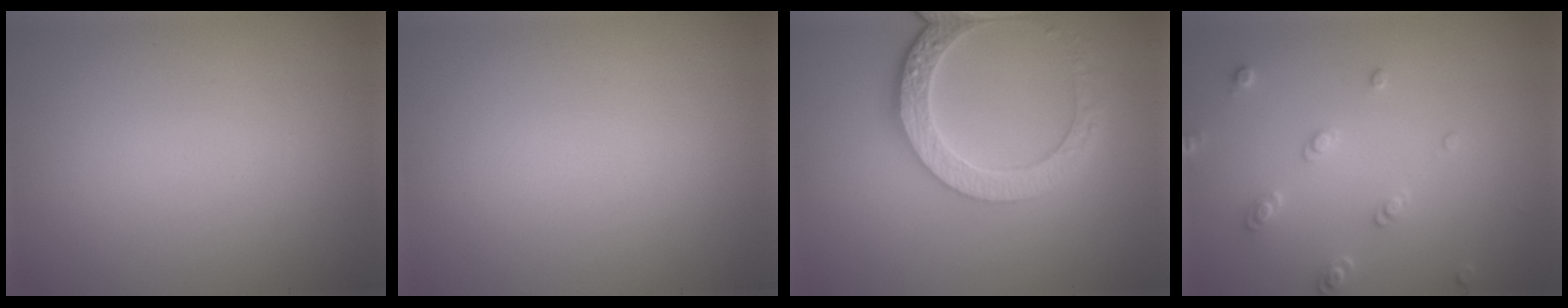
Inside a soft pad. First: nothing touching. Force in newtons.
{"total": 0.0}
{"total": 4.9, "press": 4.2, "slide": 2.4}
{"total": 2.2, "press": 2.1, "slide": 0.6}